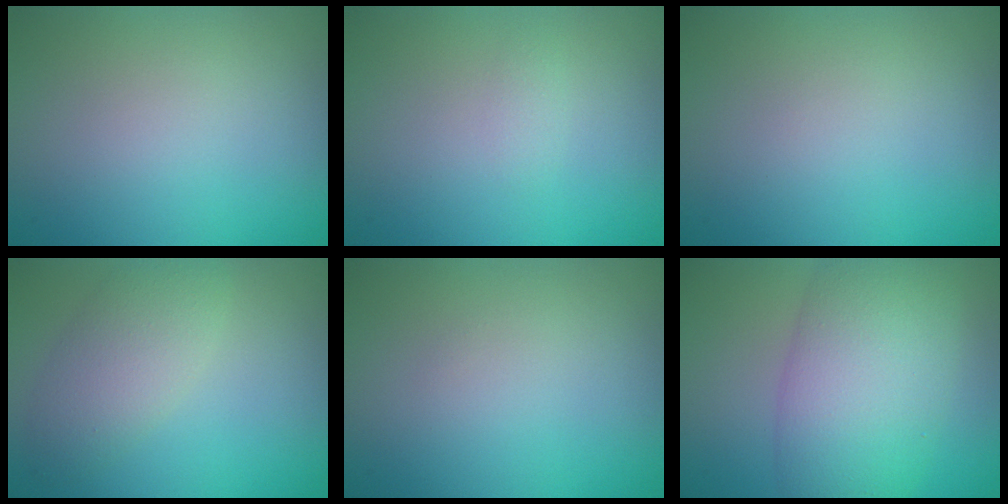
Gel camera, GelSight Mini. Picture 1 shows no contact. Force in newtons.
{"total": 0.7, "press": 0.7, "slide": 0.0}
{"total": 0.0}
{"total": 3.9, "press": 3.9, "slide": 0.2}
{"total": 0.0}
{"total": 9.4, "press": 9.4, "slide": 0.7}